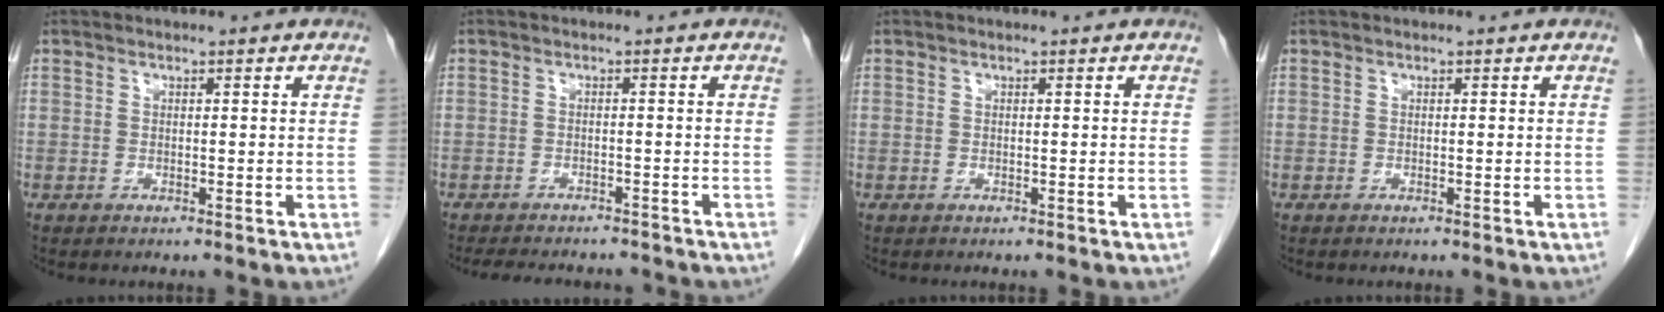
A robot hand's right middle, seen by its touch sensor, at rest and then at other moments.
{"total": 9.5, "force": [-8.5, 2.8, 3.0], "torque": [-0.054, -0.001, -0.107]}
{"total": 0.0}
{"total": 0.0}